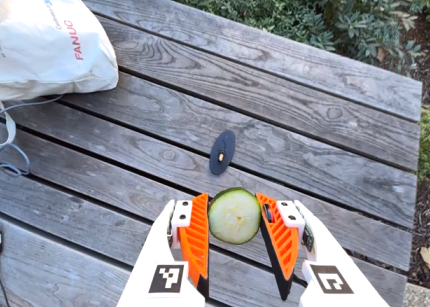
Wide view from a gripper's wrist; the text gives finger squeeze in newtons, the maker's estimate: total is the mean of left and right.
{"total": 11.3, "left": 11.4, "right": 11.1}